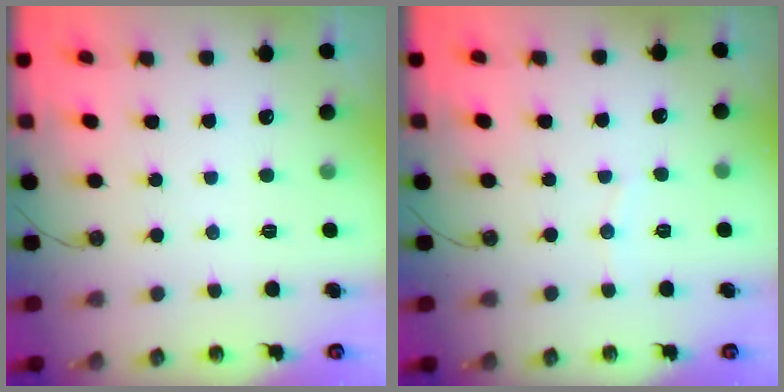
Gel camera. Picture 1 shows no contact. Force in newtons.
{"total": 3.8, "press": 3.8, "slide": 0.5}